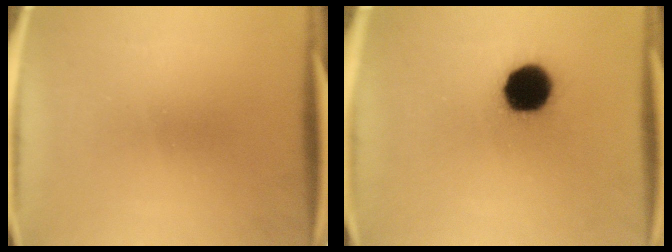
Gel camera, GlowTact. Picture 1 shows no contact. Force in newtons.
{"total": 13.6}